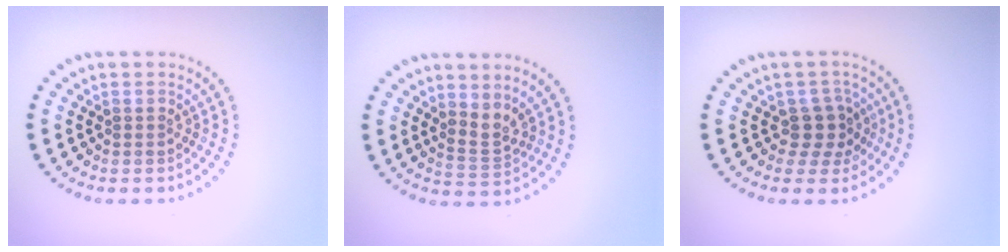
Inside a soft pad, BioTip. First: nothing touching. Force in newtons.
{"total": 2.2, "press": 1.6, "slide": 1.5}
{"total": 2.5, "press": 2.0, "slide": 1.5}